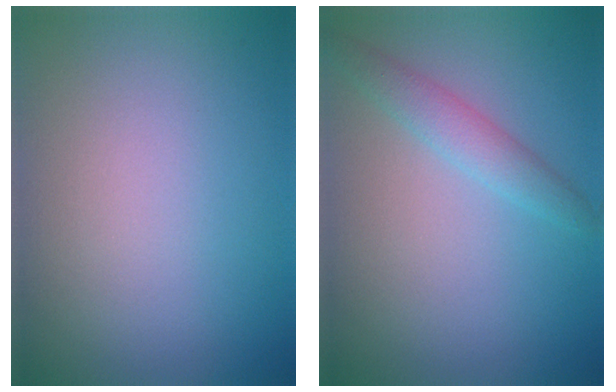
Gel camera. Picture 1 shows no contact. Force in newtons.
{"total": 2.2, "press": 2.2, "slide": 0.1}